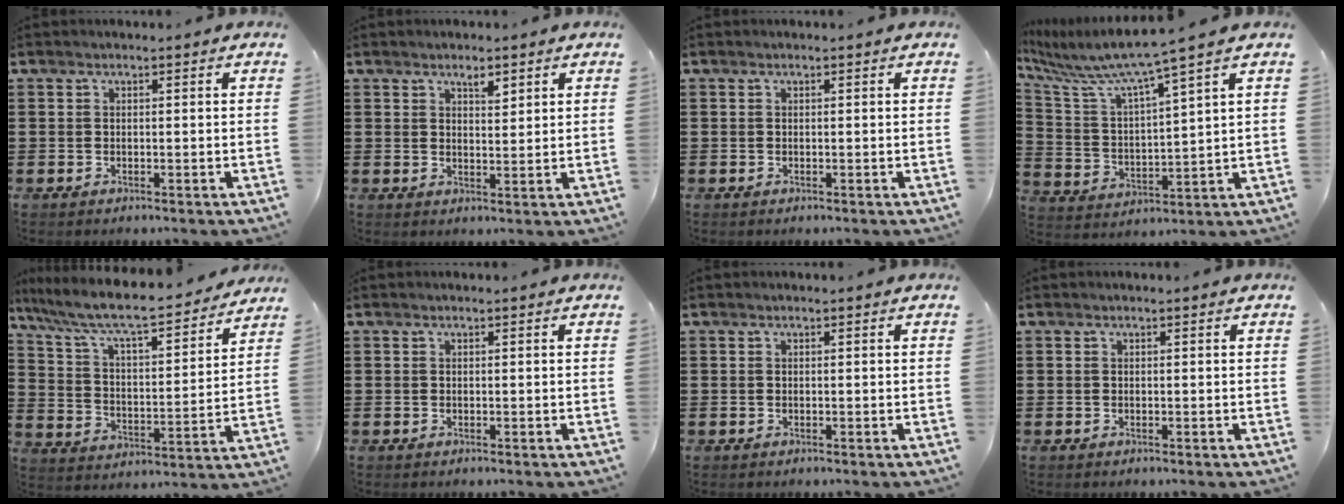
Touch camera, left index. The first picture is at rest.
{"total": 2.5, "force": [2.0, 0.8, 1.4], "torque": [-0.020, -0.001, 0.034]}
{"total": 0.0}
{"total": 7.3, "force": [6.1, -0.6, 4.1], "torque": [-0.107, -0.047, 0.095]}
{"total": 8.2, "force": [6.9, 0.9, 4.3], "torque": [-0.111, -0.048, 0.111]}
{"total": 0.0}
{"total": 0.0}
{"total": 0.0}